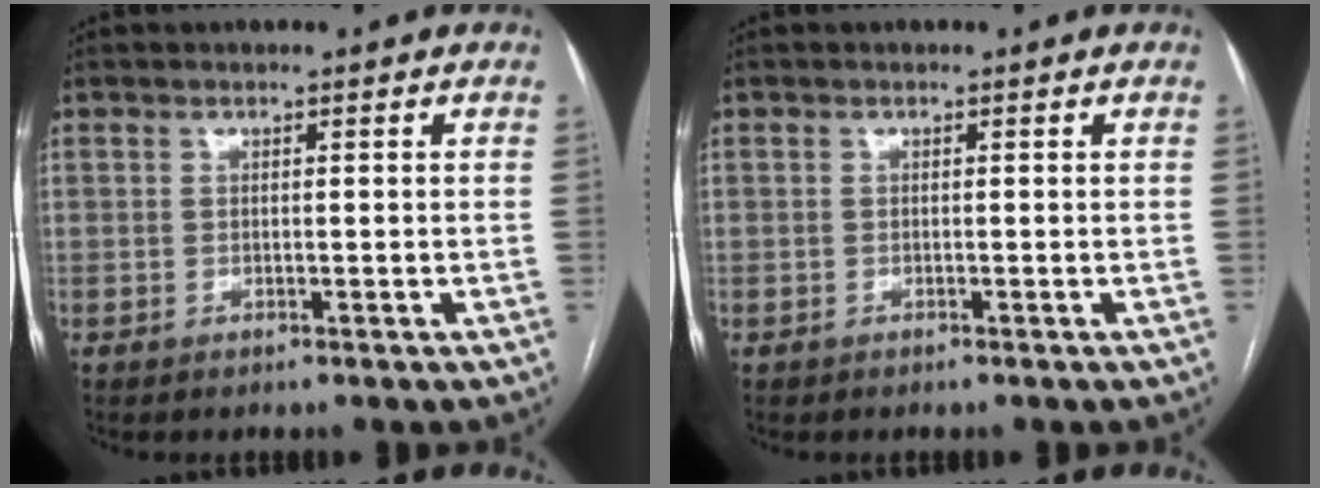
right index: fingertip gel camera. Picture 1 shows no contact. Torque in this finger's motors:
{"motor_torque": [-0.17, 0.09, -0.66, -0.14]}